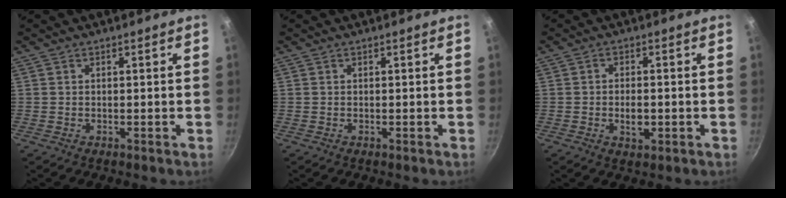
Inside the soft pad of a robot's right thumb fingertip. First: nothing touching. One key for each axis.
{"total": 0.0}
{"total": 3.9, "fx": -0.9, "fy": 2.1, "fz": 3.2, "tx": -0.050, "ty": 0.007, "tz": -0.014}